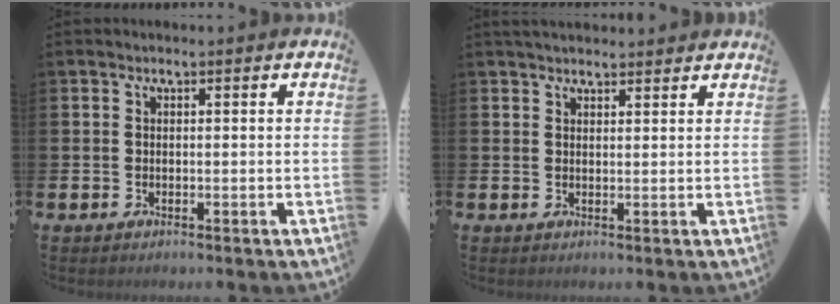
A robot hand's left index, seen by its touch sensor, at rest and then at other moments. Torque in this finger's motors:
{"motor_torque": [0.87, -1.27, 0.32, 0.15]}